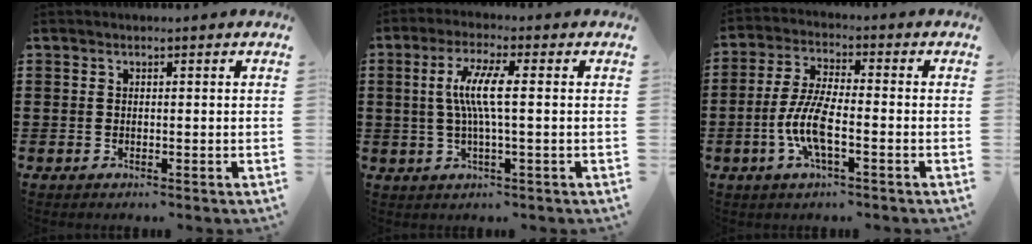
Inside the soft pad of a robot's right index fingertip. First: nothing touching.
{"total": 6.2, "force": [0.3, 0.5, 6.2], "torque": [-0.130, -0.009, -0.004]}
{"total": 7.7, "force": [-2.6, 2.1, 6.9], "torque": [-0.162, -0.013, -0.057]}